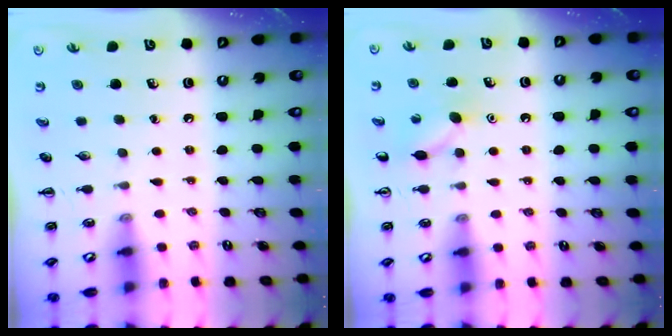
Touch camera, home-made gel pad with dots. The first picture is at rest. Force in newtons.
{"total": 7.2, "press": 6.9, "slide": 2.0}